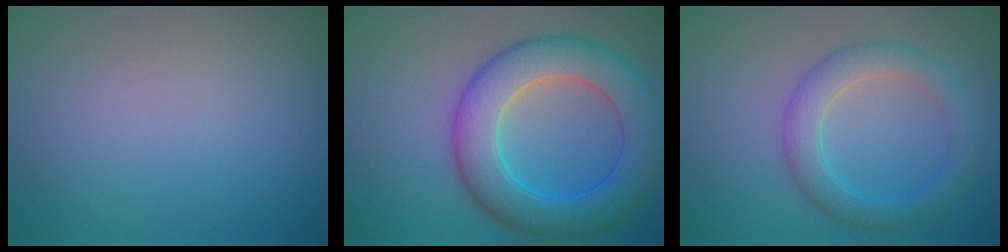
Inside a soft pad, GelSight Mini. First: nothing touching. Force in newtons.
{"total": 8.8, "press": 8.8, "slide": 0.2}
{"total": 3.9, "press": 3.9, "slide": 0.1}